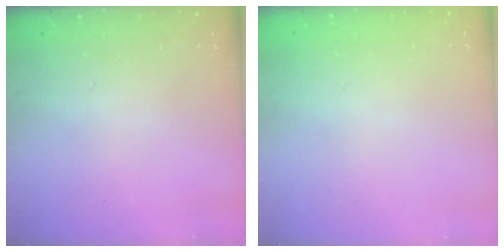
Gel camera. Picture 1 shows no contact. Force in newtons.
{"total": 0.0}